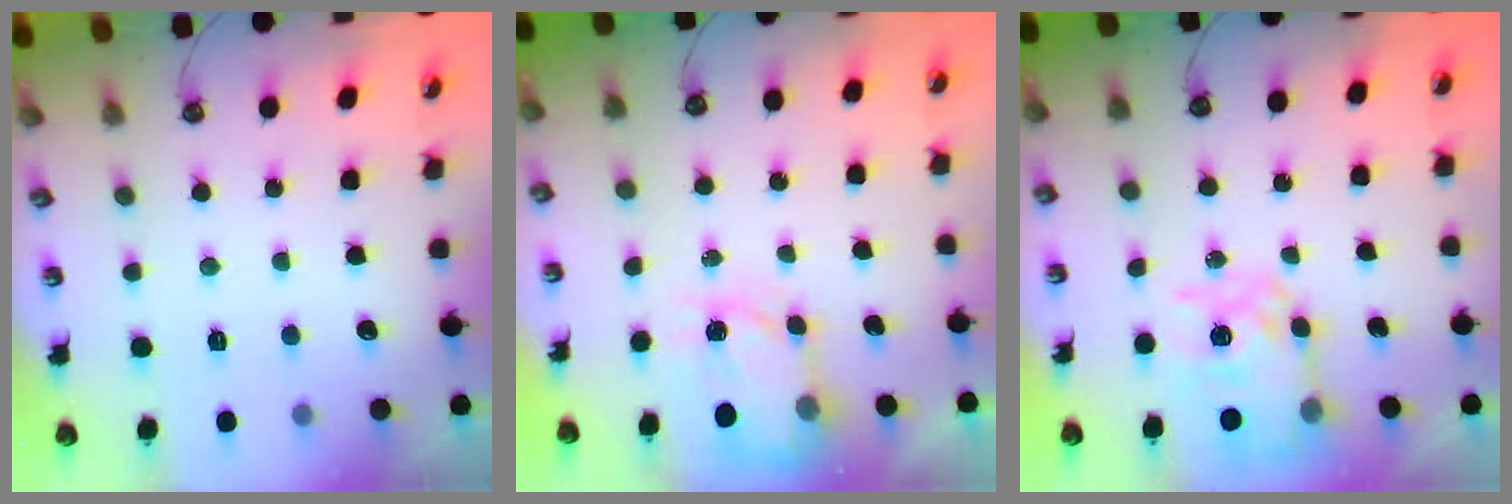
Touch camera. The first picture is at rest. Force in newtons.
{"total": 6.1, "press": 6.0, "slide": 0.7}
{"total": 9.6, "press": 9.6, "slide": 0.9}